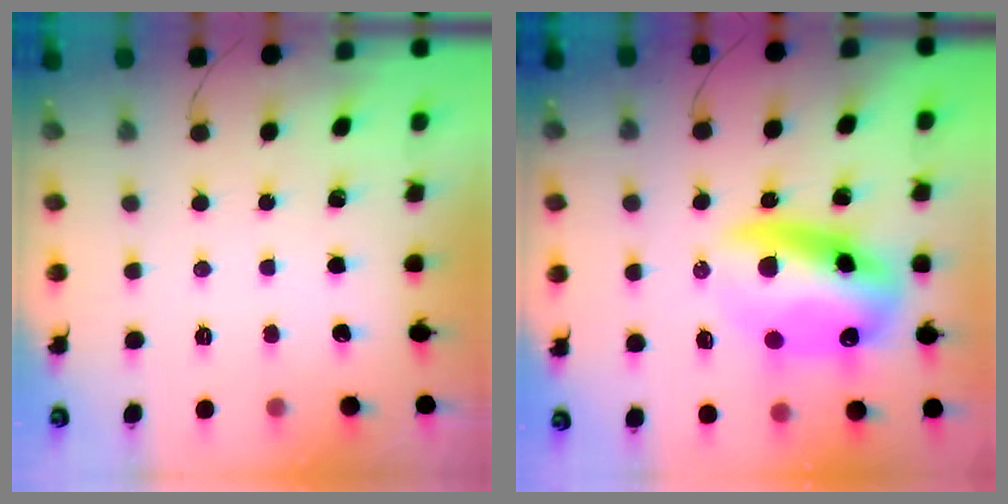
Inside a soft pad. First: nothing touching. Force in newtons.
{"total": 16.4, "press": 16.1, "slide": 3.5}